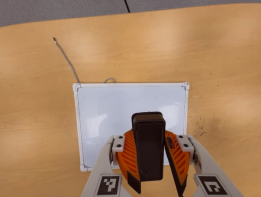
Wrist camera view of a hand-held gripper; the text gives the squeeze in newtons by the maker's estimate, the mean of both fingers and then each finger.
{"total": 8.3, "left": 9.0, "right": 7.6}